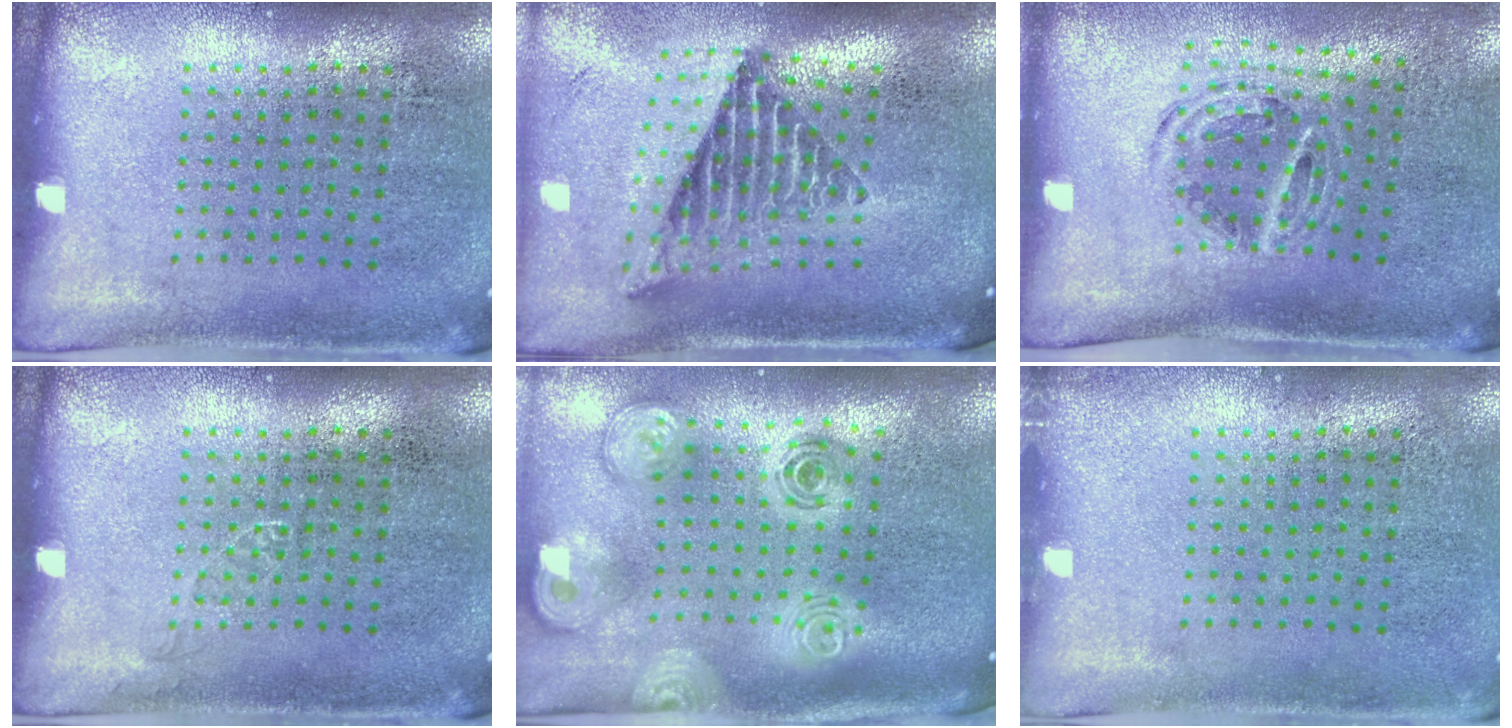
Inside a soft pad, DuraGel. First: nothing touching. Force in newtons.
{"total": 2.5, "press": 1.6, "slide": 1.9}
{"total": 0.9, "press": 0.9, "slide": 0.2}
{"total": 0.6, "press": 0.6, "slide": 0.1}
{"total": 2.9, "press": 2.1, "slide": 2.1}
{"total": 0.6, "press": 0.6, "slide": 0.2}